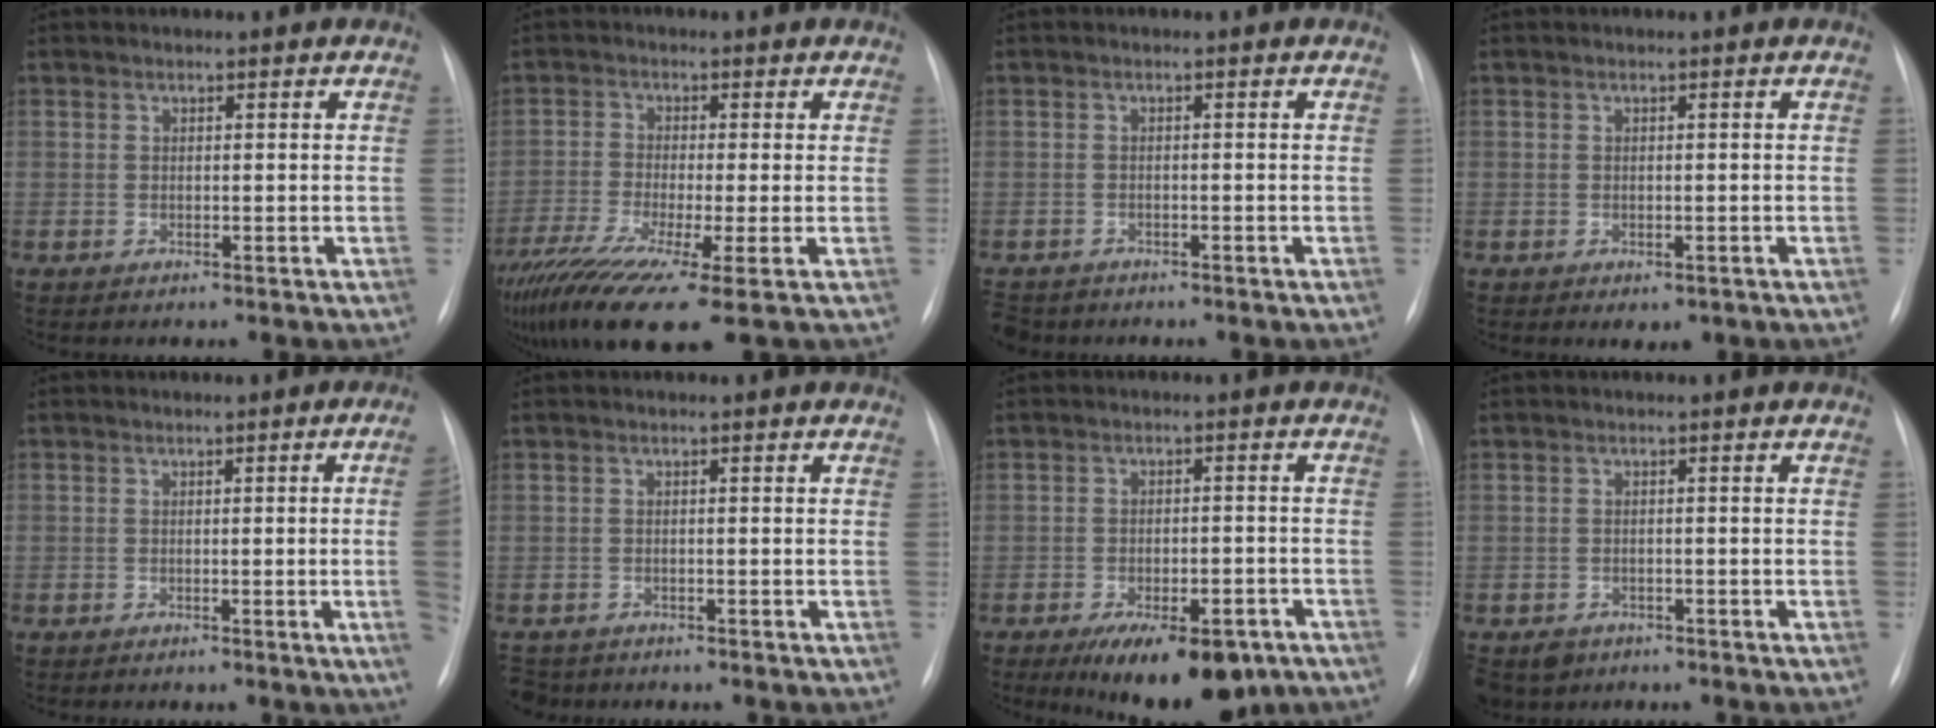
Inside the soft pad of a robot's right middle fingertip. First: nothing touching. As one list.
[{"total": 13.2, "force": [-8.3, 1.5, 10.1], "torque": [-0.193, -0.032, -0.142]}, {"total": 4.3, "force": [-3.4, 2.4, 0.8], "torque": [-0.011, -0.002, -0.057]}, {"total": 1.8, "force": [-0.7, 1.2, 1.1], "torque": [-0.007, -0.003, 0.004]}, {"total": 5.1, "force": [-0.4, -1.9, 4.8], "torque": [-0.043, -0.007, -0.004]}, {"total": 3.6, "force": [-3.1, 1.9, 0.3], "torque": [-0.002, -0.001, -0.053]}, {"total": 12.7, "force": [-8.5, 5.1, 8.0], "torque": [-0.098, -0.002, -0.116]}, {"total": 4.3, "force": [-3.0, 3.0, 0.6], "torque": [-0.009, 0.003, -0.045]}]